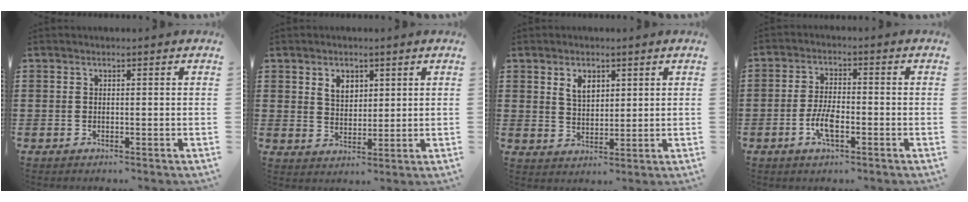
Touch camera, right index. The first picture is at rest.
{"total": 3.7, "force": [2.1, 2.5, 1.7], "torque": [-0.043, 0.011, 0.037]}
{"total": 3.8, "force": [2.1, 2.3, 2.1], "torque": [-0.049, 0.009, 0.038]}
{"total": 4.9, "force": [-1.8, 1.9, 4.2], "torque": [-0.099, -0.002, -0.041]}